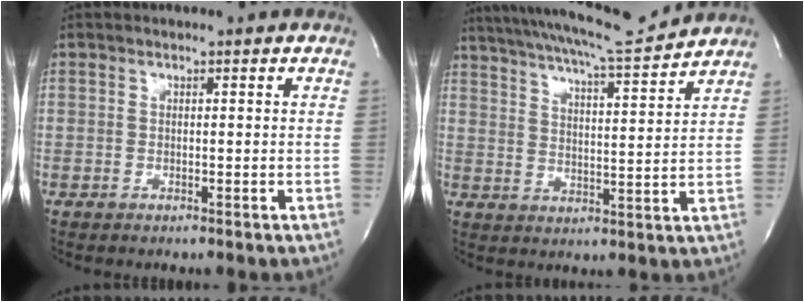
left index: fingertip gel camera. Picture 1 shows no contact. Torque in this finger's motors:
{"motor_torque": [0.79, -0.99, 0.42, 0.10]}